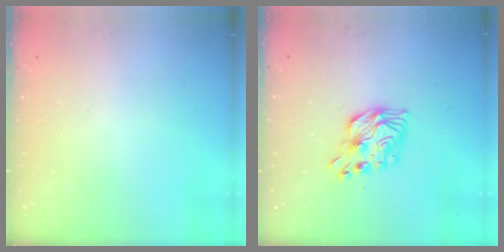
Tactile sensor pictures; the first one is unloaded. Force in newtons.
{"total": 11.5, "press": 11.5, "slide": 0.4}